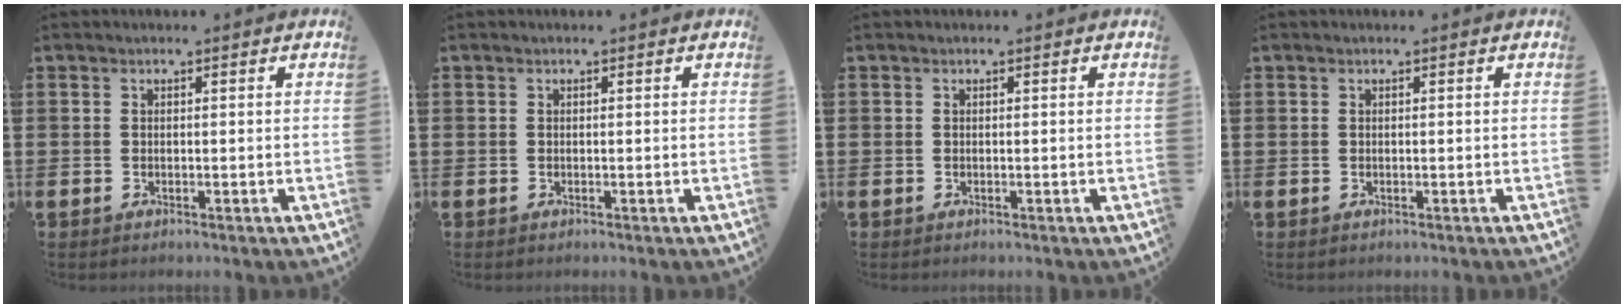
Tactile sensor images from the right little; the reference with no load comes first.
{"total": 0.0}
{"total": 0.0}
{"total": 0.0}